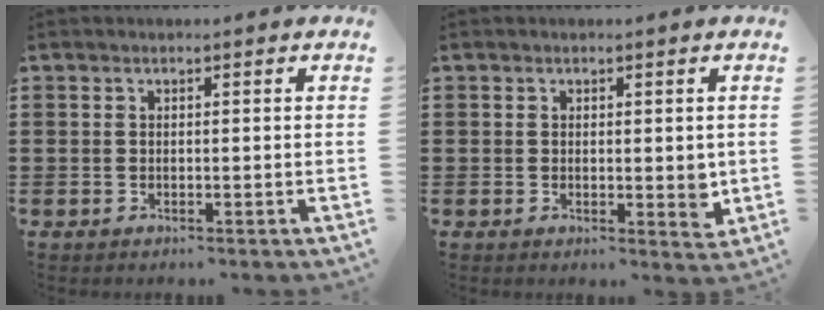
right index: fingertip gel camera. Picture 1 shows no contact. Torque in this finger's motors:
{"motor_torque": [2.14, 0.00, 0.00, 0.01]}